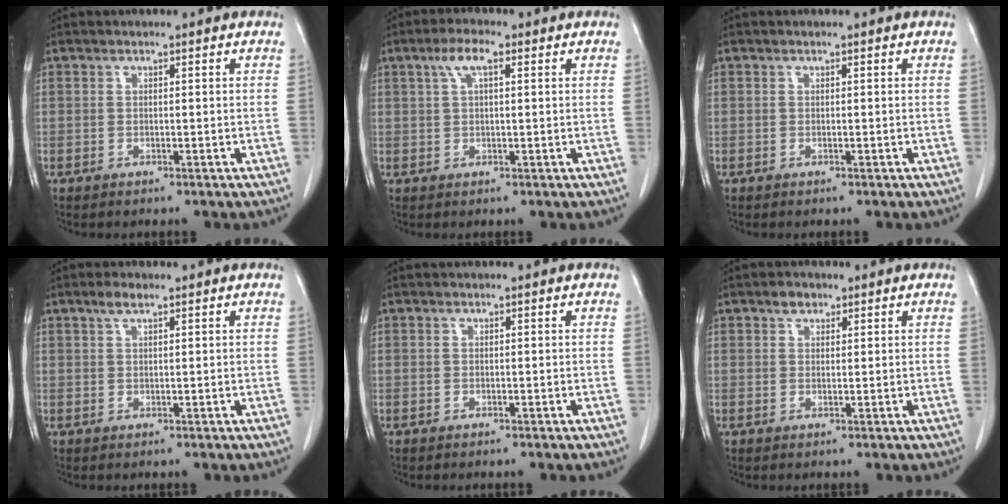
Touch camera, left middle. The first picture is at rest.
{"total": 3.9, "force": [1.7, 0.9, 3.3], "torque": [-0.072, 0.013, 0.036]}
{"total": 0.0}
{"total": 2.0, "force": [1.4, 0.4, 1.4], "torque": [-0.033, 0.005, 0.028]}
{"total": 0.0}
{"total": 1.9, "force": [1.3, 1.2, 0.8], "torque": [-0.015, 0.004, 0.020]}